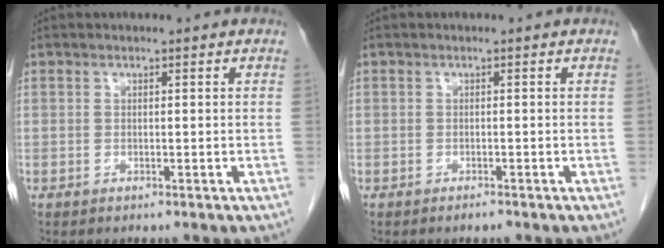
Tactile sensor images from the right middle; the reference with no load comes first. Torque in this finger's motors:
{"motor_torque": [0.43, -0.22, 0.04, 0.01]}